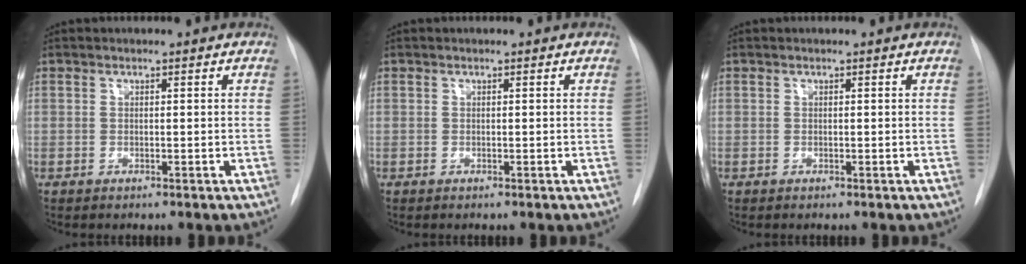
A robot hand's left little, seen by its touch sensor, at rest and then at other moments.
{"total": 0.0}
{"total": 0.0}